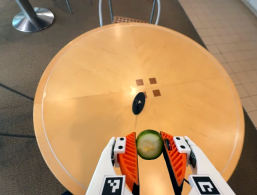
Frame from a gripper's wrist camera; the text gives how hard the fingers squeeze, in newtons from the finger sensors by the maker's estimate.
{"total": 6.4, "left": 6.3, "right": 6.6}